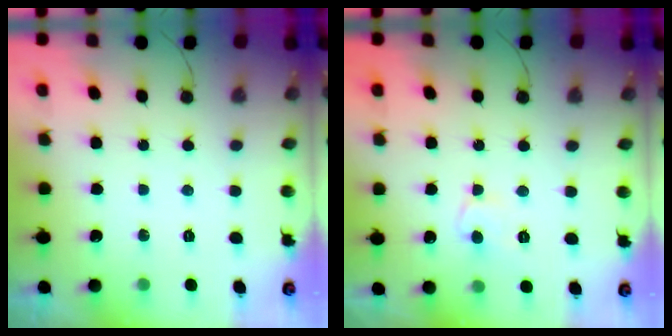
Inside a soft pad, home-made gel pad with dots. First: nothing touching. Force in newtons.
{"total": 7.4, "press": 7.4, "slide": 0.3}